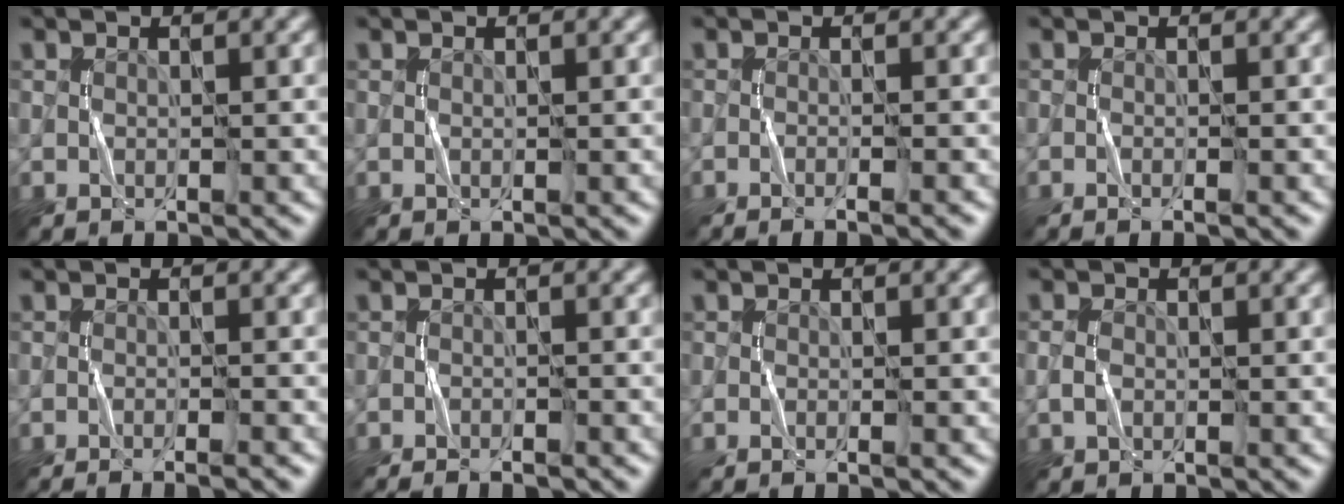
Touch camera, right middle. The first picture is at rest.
{"total": 0.0}
{"total": 2.8, "force": [-1.6, 0.8, 2.2], "torque": [-0.016, 0.007, -0.028]}
{"total": 1.3, "force": [-0.5, 0.4, 1.1], "torque": [-0.010, -0.004, -0.014]}
{"total": 3.3, "force": [-2.4, 0.6, 2.2], "torque": [-0.021, 0.007, -0.039]}
{"total": 2.4, "force": [-2.2, 0.3, 0.8], "torque": [-0.019, 0.001, -0.036]}
{"total": 1.0, "force": [-0.3, 0.3, 0.9], "torque": [-0.009, -0.003, -0.008]}
{"total": 1.1, "force": [-0.3, 0.8, 0.7], "torque": [-0.017, 0.003, -0.009]}